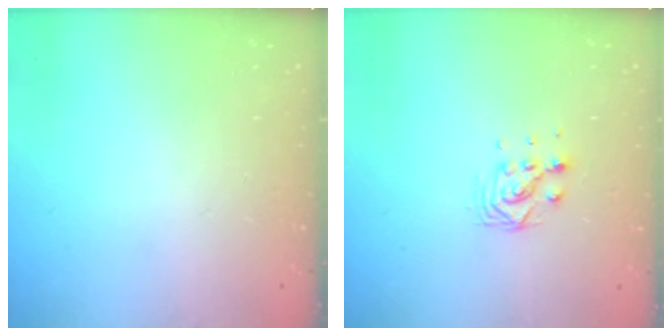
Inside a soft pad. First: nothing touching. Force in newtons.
{"total": 6.8, "press": 6.8, "slide": 0.4}